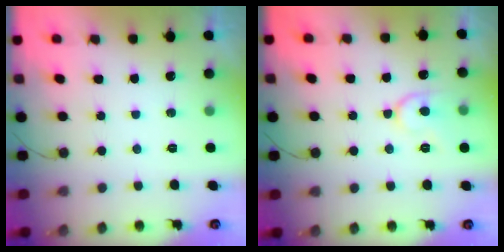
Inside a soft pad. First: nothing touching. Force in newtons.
{"total": 8.7, "press": 8.7, "slide": 0.8}